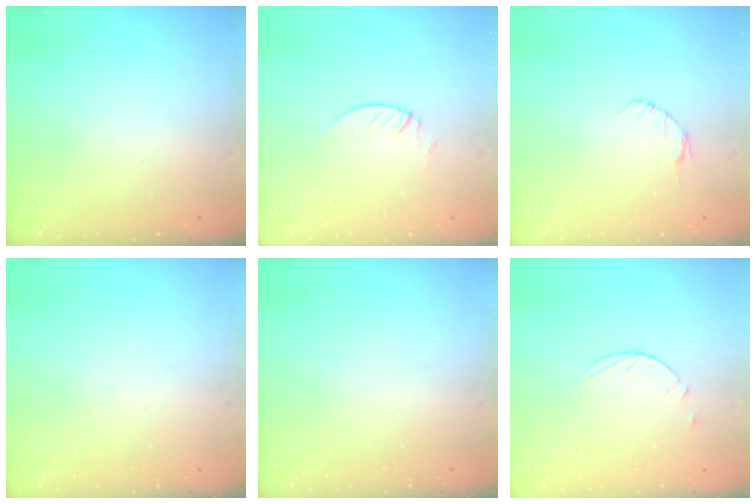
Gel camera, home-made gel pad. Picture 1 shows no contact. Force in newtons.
{"total": 1.3, "press": 1.3, "slide": 0.1}
{"total": 2.6, "press": 2.6, "slide": 0.3}
{"total": 0.0}
{"total": 0.0}
{"total": 3.5, "press": 3.5, "slide": 0.4}